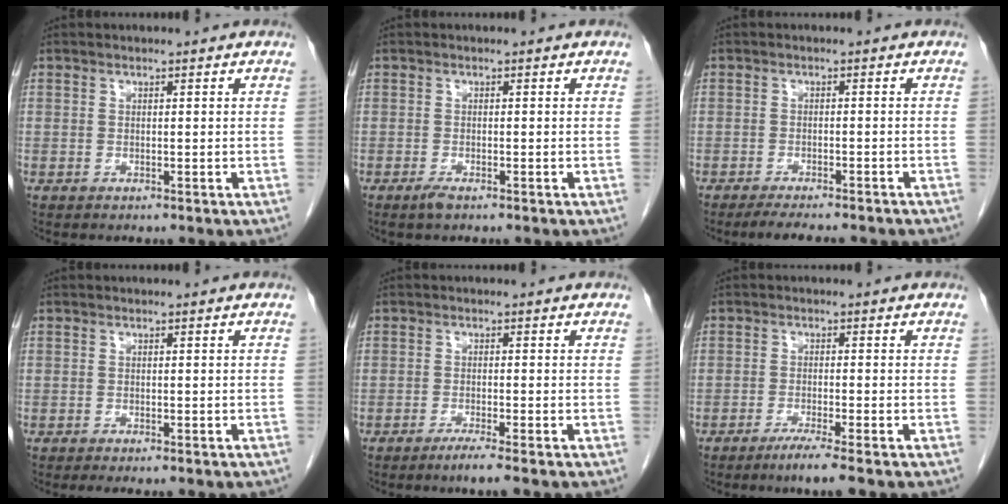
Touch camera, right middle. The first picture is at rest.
{"total": 1.3, "force": [-0.9, 0.2, 0.9], "torque": [-0.022, -0.003, -0.017]}
{"total": 9.0, "force": [-7.8, 1.5, 4.2], "torque": [-0.053, -0.009, -0.103]}
{"total": 3.6, "force": [-2.9, 0.9, 2.0], "torque": [-0.019, -0.008, -0.034]}
{"total": 2.4, "force": [-1.7, -0.5, 1.6], "torque": [-0.034, -0.006, -0.032]}
{"total": 3.8, "force": [-2.7, -0.7, 2.7], "torque": [-0.049, -0.011, -0.049]}